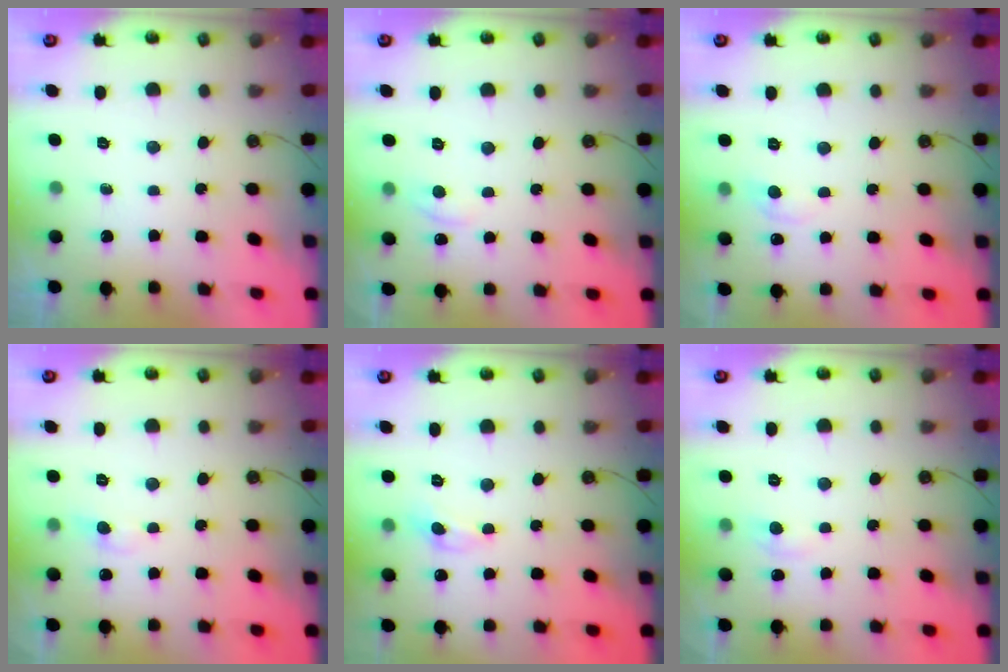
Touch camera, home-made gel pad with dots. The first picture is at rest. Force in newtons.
{"total": 2.1, "press": 2.1, "slide": 0.4}
{"total": 0.9, "press": 0.5, "slide": 0.7}
{"total": 2.7, "press": 2.6, "slide": 0.8}
{"total": 0.0}
{"total": 1.3, "press": 1.1, "slide": 0.6}